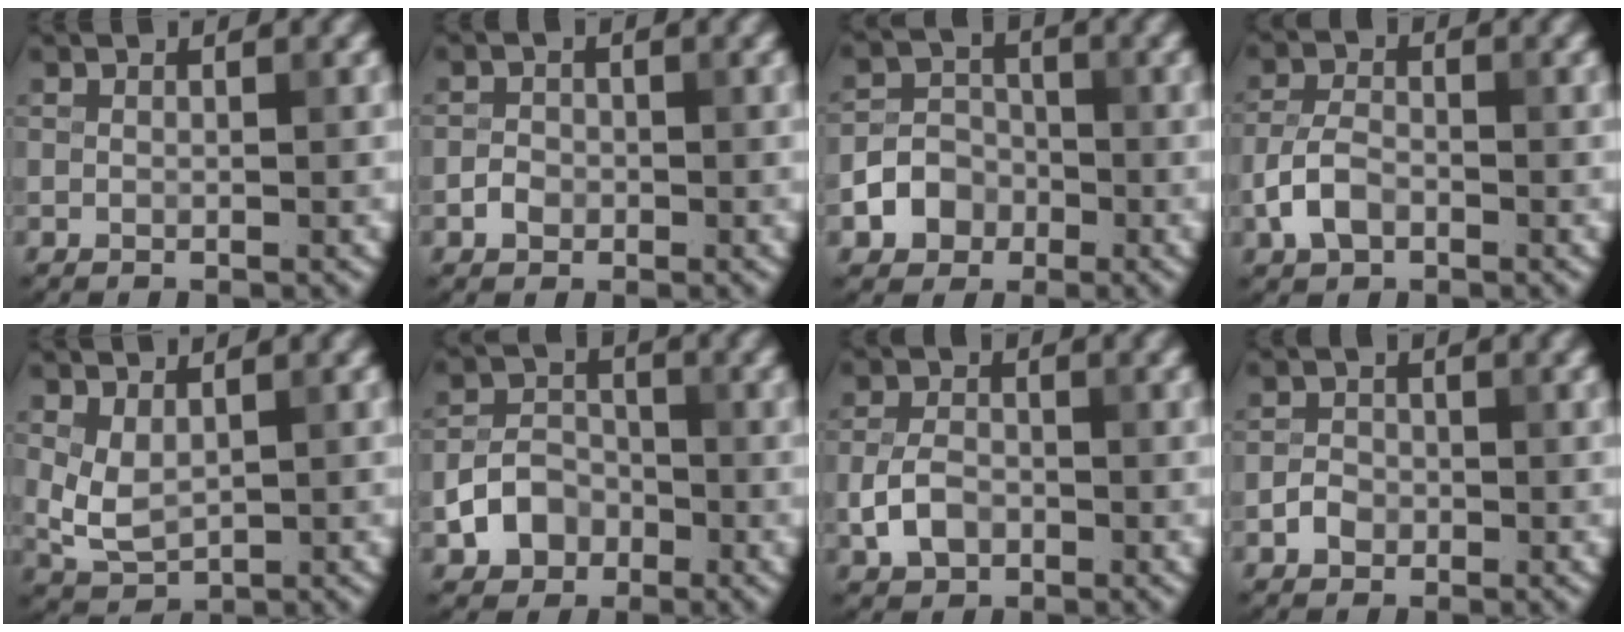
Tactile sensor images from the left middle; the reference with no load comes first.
{"total": 1.4, "force": [-0.6, 1.1, 0.5], "torque": [-0.006, 0.002, -0.013]}
{"total": 3.6, "force": [-1.5, 3.0, 1.3], "torque": [-0.013, 0.004, -0.034]}
{"total": 3.2, "force": [-1.4, 2.0, 2.0], "torque": [-0.040, 0.005, -0.036]}
{"total": 2.8, "force": [0.7, 1.7, 2.1], "torque": [-0.049, -0.001, 0.020]}
{"total": 4.0, "force": [-1.7, 3.1, 1.8], "torque": [-0.033, 0.002, -0.033]}
{"total": 3.1, "force": [-1.0, 2.2, 2.0], "torque": [-0.040, 0.001, -0.024]}
{"total": 1.6, "force": [-0.7, 1.3, 0.7], "torque": [-0.008, 0.003, -0.017]}